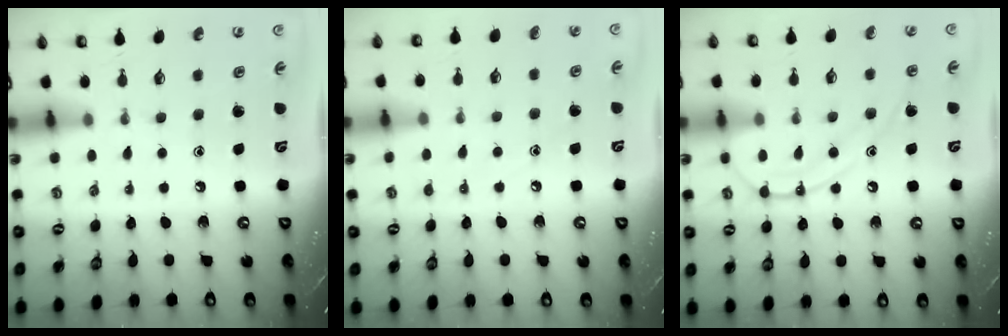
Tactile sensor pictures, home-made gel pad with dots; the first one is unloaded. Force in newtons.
{"total": 5.5, "press": 5.5, "slide": 0.7}
{"total": 12.4, "press": 12.3, "slide": 1.3}